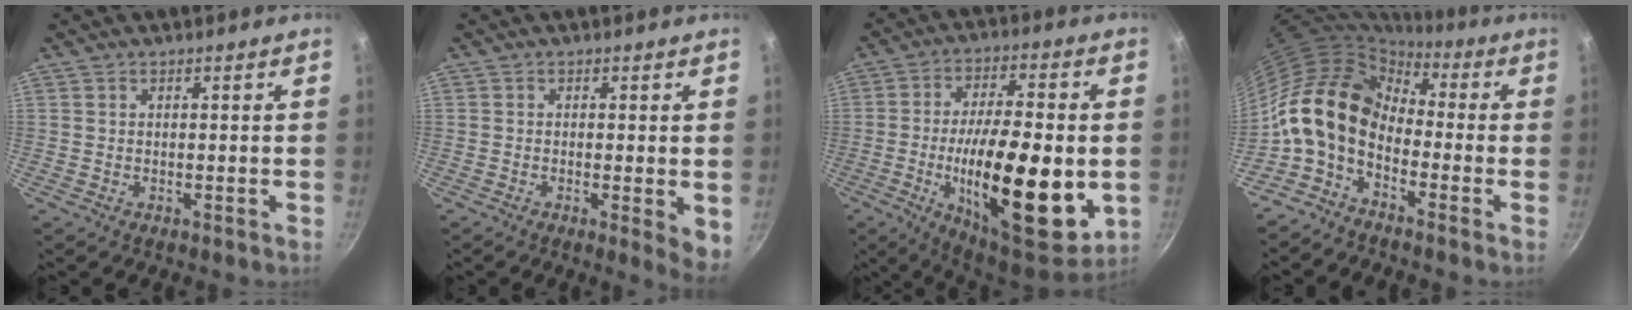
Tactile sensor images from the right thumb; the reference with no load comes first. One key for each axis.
{"total": 4.7, "fx": -0.6, "fy": 1.2, "fz": 4.5, "tx": -0.054, "ty": -0.012, "tz": -0.008}
{"total": 25.2, "fx": -4.4, "fy": 9.3, "fz": 23.0, "tx": -0.348, "ty": 0.002, "tz": -0.068}
{"total": 12.9, "fx": -2.1, "fy": 8.7, "fz": 9.4, "tx": -0.152, "ty": 0.035, "tz": -0.059}